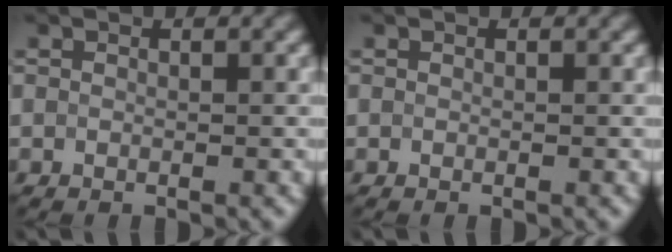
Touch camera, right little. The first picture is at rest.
{"total": 0.0}